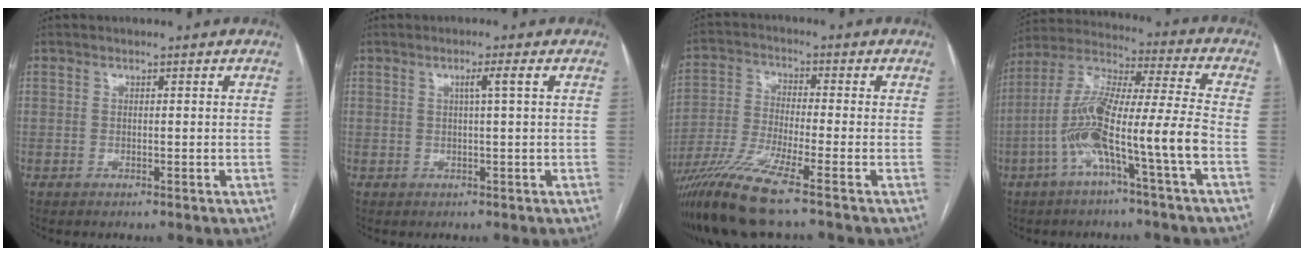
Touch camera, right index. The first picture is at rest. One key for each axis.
{"total": 2.0, "fx": 0.5, "fy": -0.5, "fz": 1.9, "tx": -0.031, "ty": 0.000, "tz": 0.011}
{"total": 11.5, "fx": -8.2, "fy": -1.0, "fz": 8.0, "tx": -0.158, "ty": -0.033, "tz": -0.154}
{"total": 14.4, "fx": -5.1, "fy": -0.1, "fz": 13.5, "tx": -0.264, "ty": 0.020, "tz": -0.100}